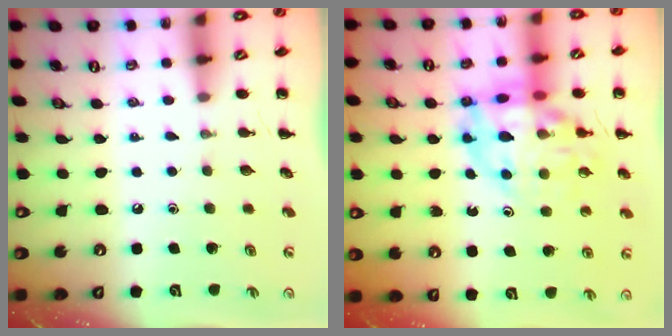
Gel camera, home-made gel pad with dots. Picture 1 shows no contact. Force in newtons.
{"total": 16.3, "press": 15.8, "slide": 3.8}